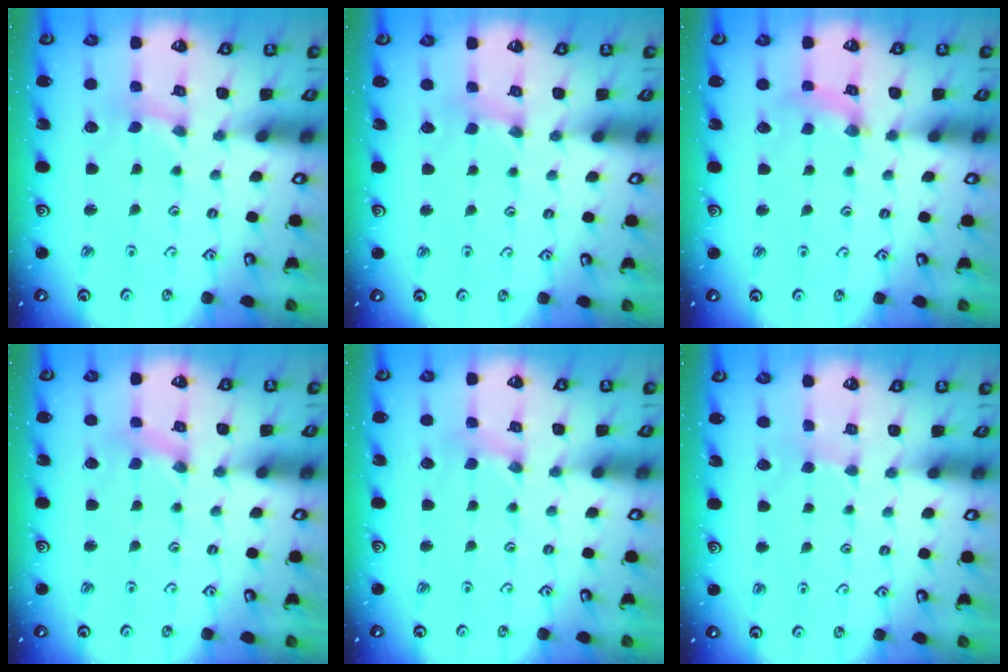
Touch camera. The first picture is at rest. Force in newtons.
{"total": 1.8, "press": 1.8, "slide": 0.4}
{"total": 2.8, "press": 2.8, "slide": 0.3}
{"total": 0.0}
{"total": 0.7, "press": 0.7, "slide": 0.1}
{"total": 2.0, "press": 2.0, "slide": 0.4}